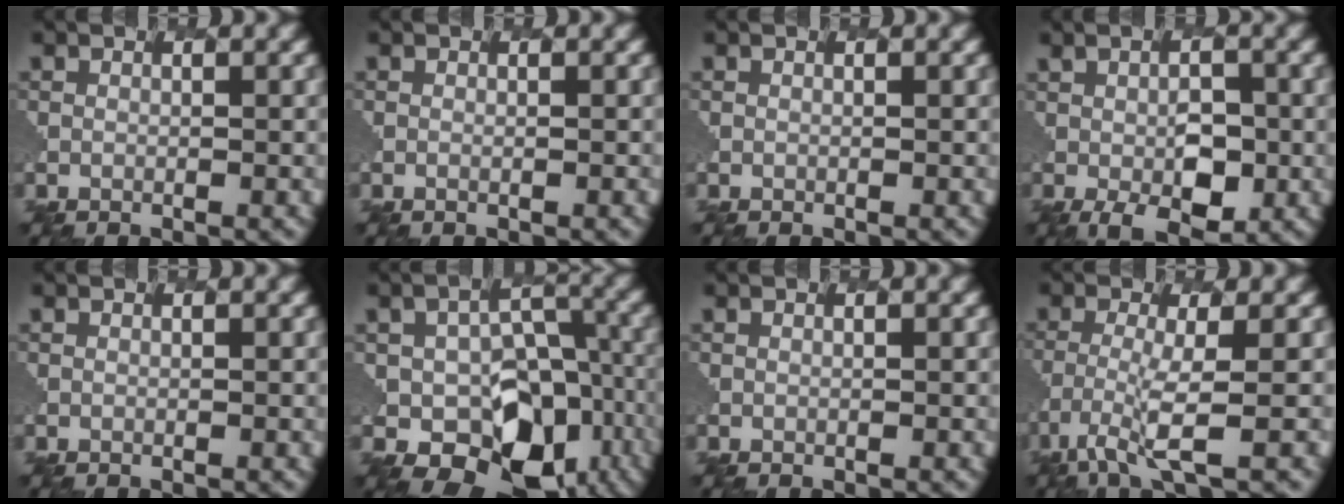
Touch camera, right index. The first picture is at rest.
{"total": 0.5, "force": [0.1, 0.3, 0.4], "torque": [0.005, 0.002, -0.006]}
{"total": 0.0}
{"total": 4.2, "force": [-0.9, 2.1, 3.5], "torque": [-0.075, -0.012, -0.007]}
{"total": 0.0}
{"total": 12.2, "force": [-4.1, 8.4, 7.8], "torque": [-0.118, -0.031, -0.046]}
{"total": 0.0}
{"total": 3.1, "force": [-1.8, -0.1, 2.5], "torque": [-0.066, -0.009, -0.044]}